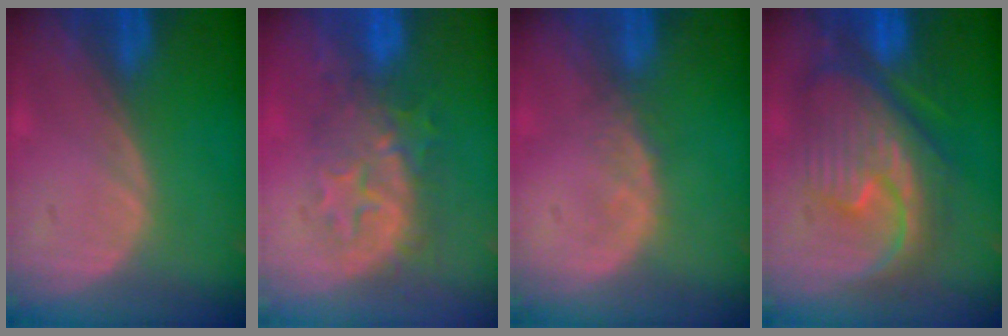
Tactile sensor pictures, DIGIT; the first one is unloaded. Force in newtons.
{"total": 8.2, "press": 7.9, "slide": 2.2}
{"total": 1.4, "press": 1.4, "slide": 0.2}
{"total": 12.1, "press": 12.0, "slide": 1.4}